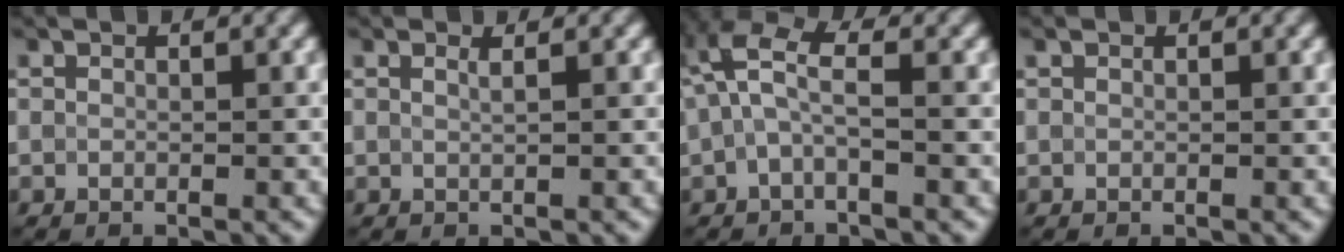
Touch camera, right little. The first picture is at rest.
{"total": 1.4, "force": [0.7, 0.6, 1.0], "torque": [-0.005, -0.002, -0.002]}
{"total": 3.8, "force": [0.6, 1.4, 3.4], "torque": [-0.078, 0.016, 0.002]}
{"total": 0.0}